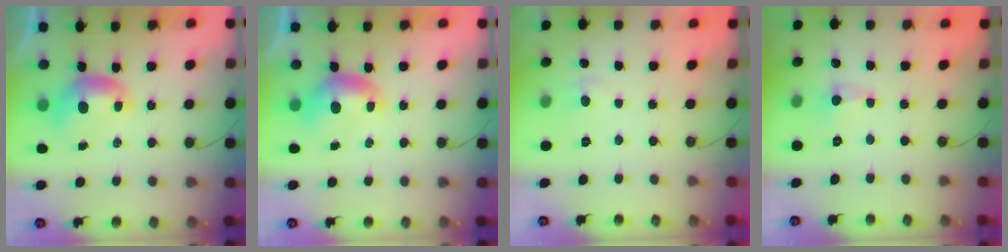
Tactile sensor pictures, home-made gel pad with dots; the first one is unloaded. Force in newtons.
{"total": 0.0}
{"total": 1.6, "press": 1.5, "slide": 0.5}
{"total": 0.0}